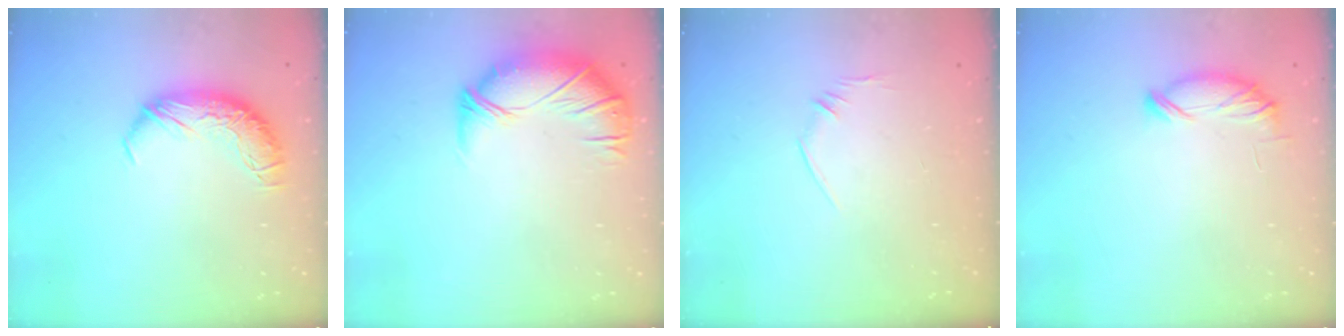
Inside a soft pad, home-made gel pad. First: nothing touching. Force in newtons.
{"total": 3.5, "press": 2.5, "slide": 2.5}
{"total": 7.2, "press": 7.2, "slide": 1.0}
{"total": 6.7, "press": 6.7, "slide": 0.3}